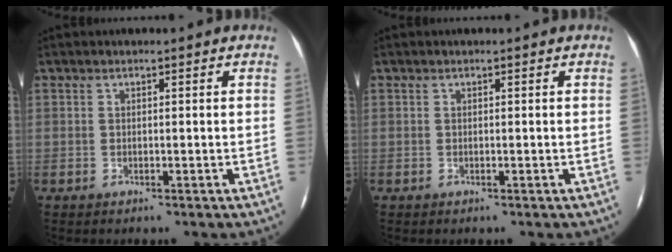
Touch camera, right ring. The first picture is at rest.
{"total": 0.0}